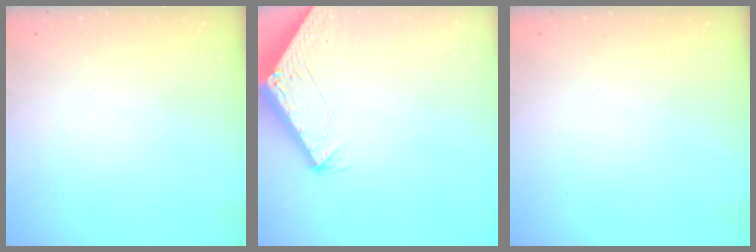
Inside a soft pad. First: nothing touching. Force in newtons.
{"total": 2.8, "press": 2.8, "slide": 0.1}
{"total": 0.0}